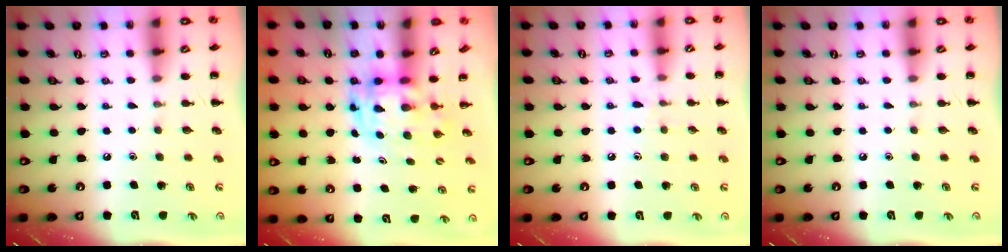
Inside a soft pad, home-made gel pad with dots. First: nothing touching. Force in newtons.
{"total": 3.2, "press": 3.1, "slide": 0.6}
{"total": 6.2, "press": 5.9, "slide": 2.1}
{"total": 0.0}